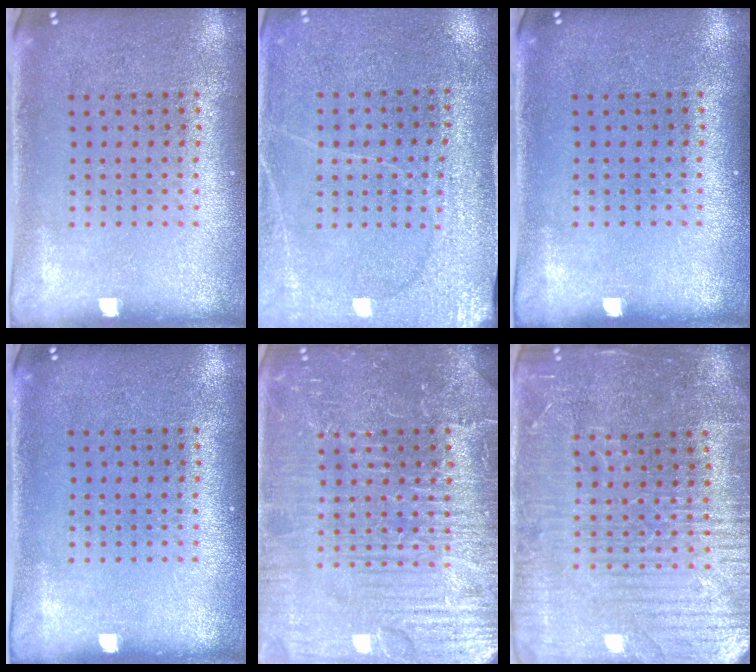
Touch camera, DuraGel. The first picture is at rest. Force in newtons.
{"total": 2.9, "press": 2.8, "slide": 0.4}
{"total": 0.0}
{"total": 0.0}
{"total": 7.5, "press": 7.4, "slide": 0.9}
{"total": 4.5, "press": 4.2, "slide": 1.6}